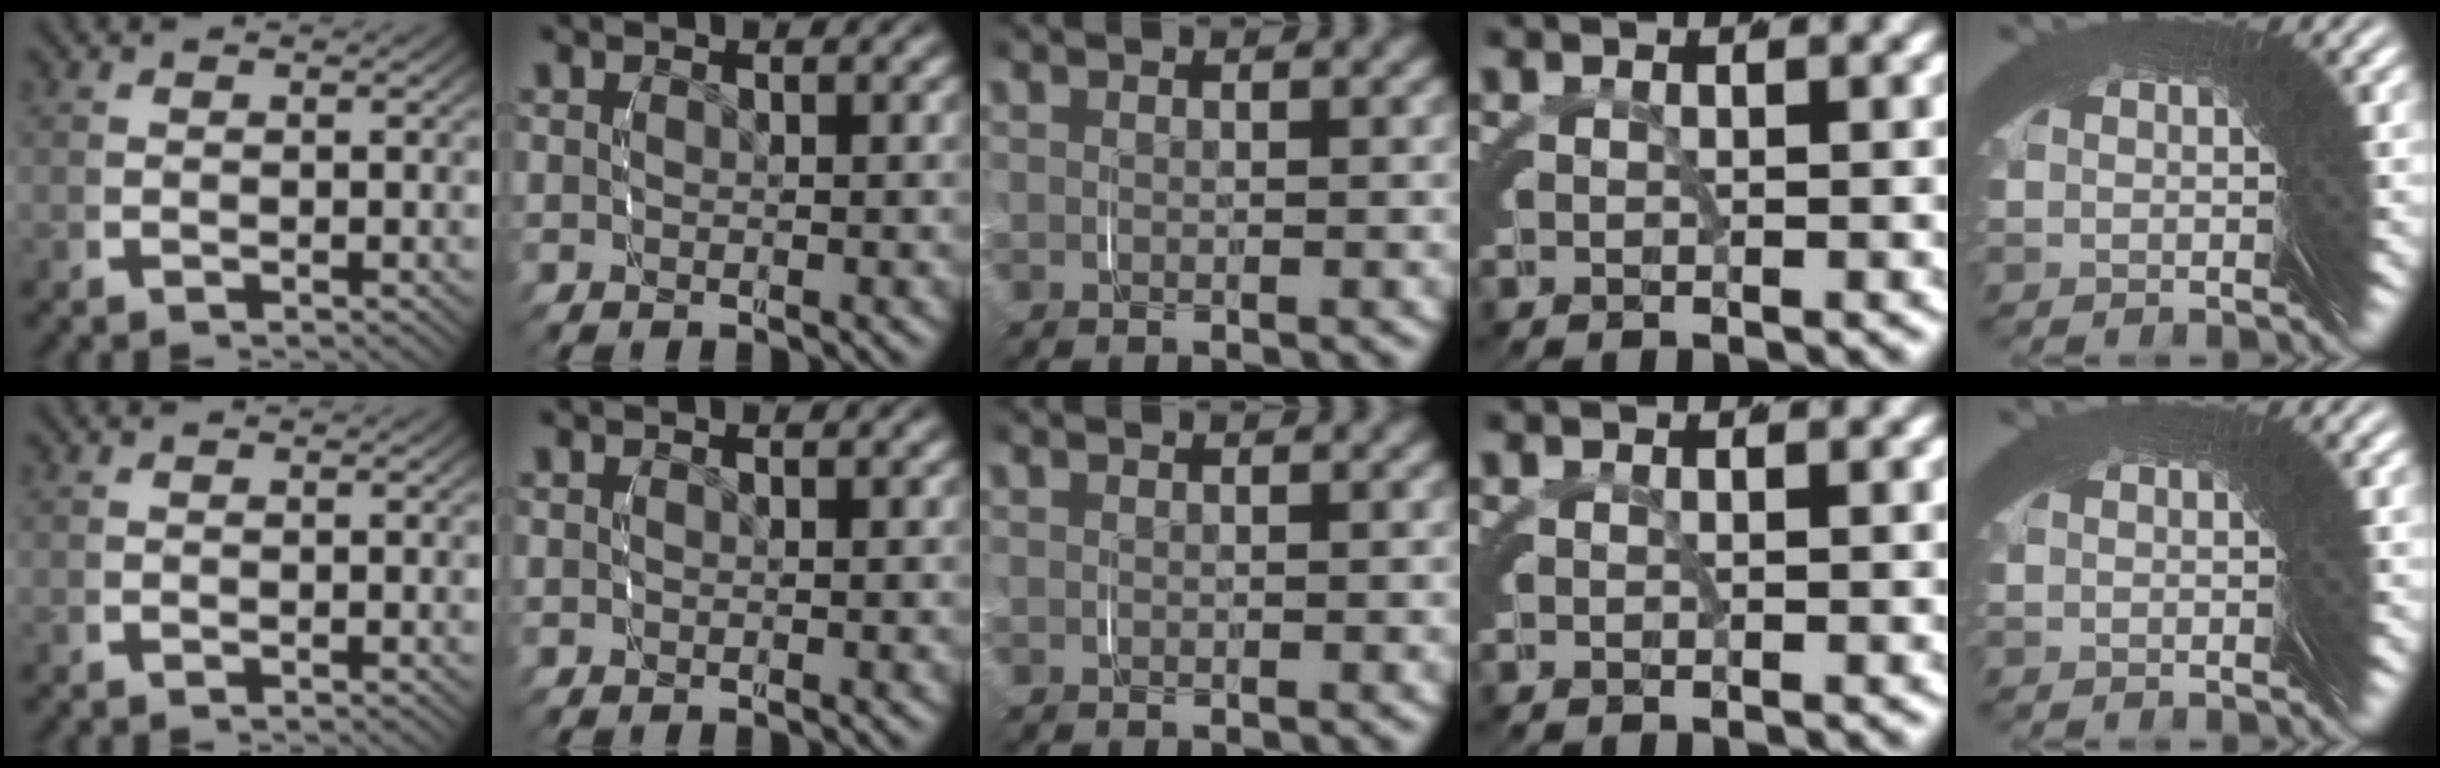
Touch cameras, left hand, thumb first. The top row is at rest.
{}